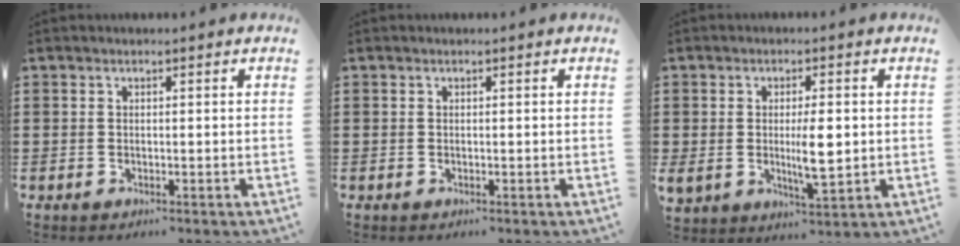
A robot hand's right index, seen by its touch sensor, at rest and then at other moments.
{"total": 0.0}
{"total": 6.0, "force": [0.0, 2.0, 5.6], "torque": [-0.108, -0.010, -0.004]}